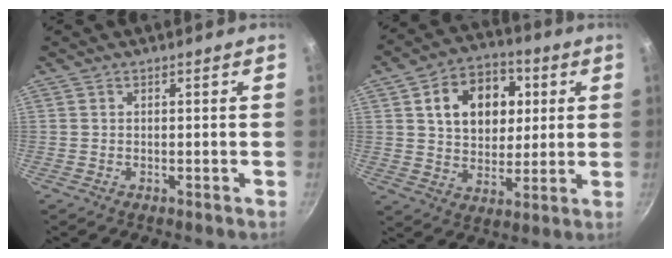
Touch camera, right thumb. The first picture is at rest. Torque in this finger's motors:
{"motor_torque": [-0.52, 1.02, 0.15, 0.26, 0.07]}